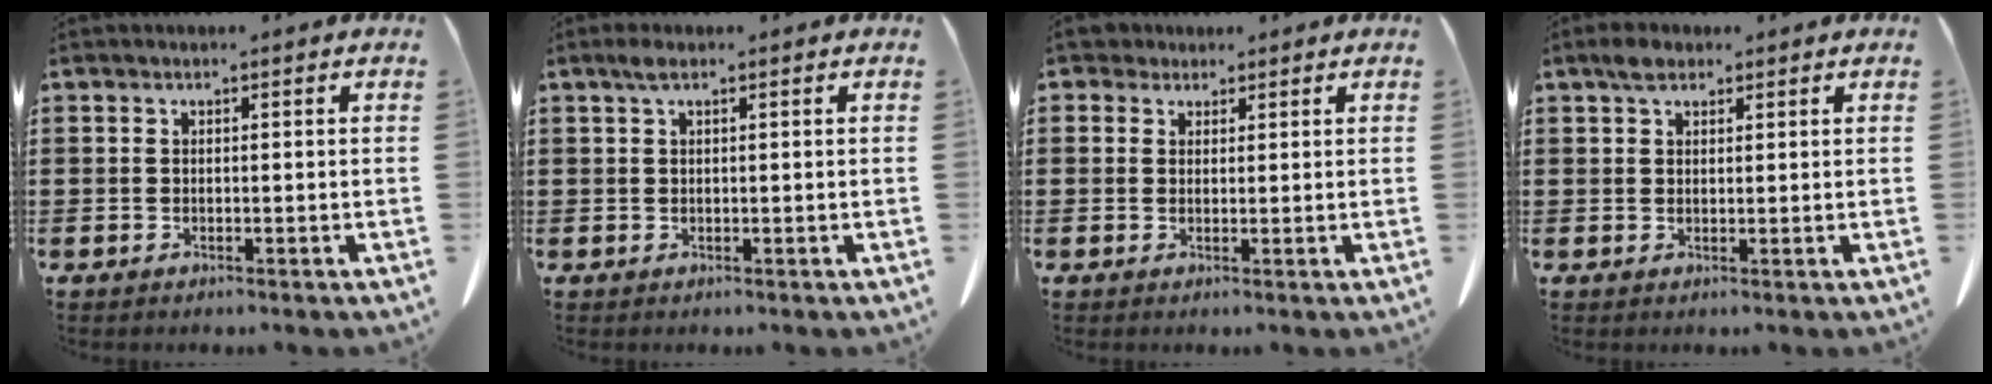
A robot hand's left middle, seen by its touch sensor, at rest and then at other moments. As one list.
[{"total": 1.4, "force": [0.6, 0.4, 1.2], "torque": [-0.025, 0.004, 0.010]}, {"total": 2.3, "force": [1.8, 1.4, 0.4], "torque": [-0.017, 0.011, 0.035]}, {"total": 2.6, "force": [1.8, 1.4, 1.3], "torque": [-0.023, 0.004, 0.030]}]